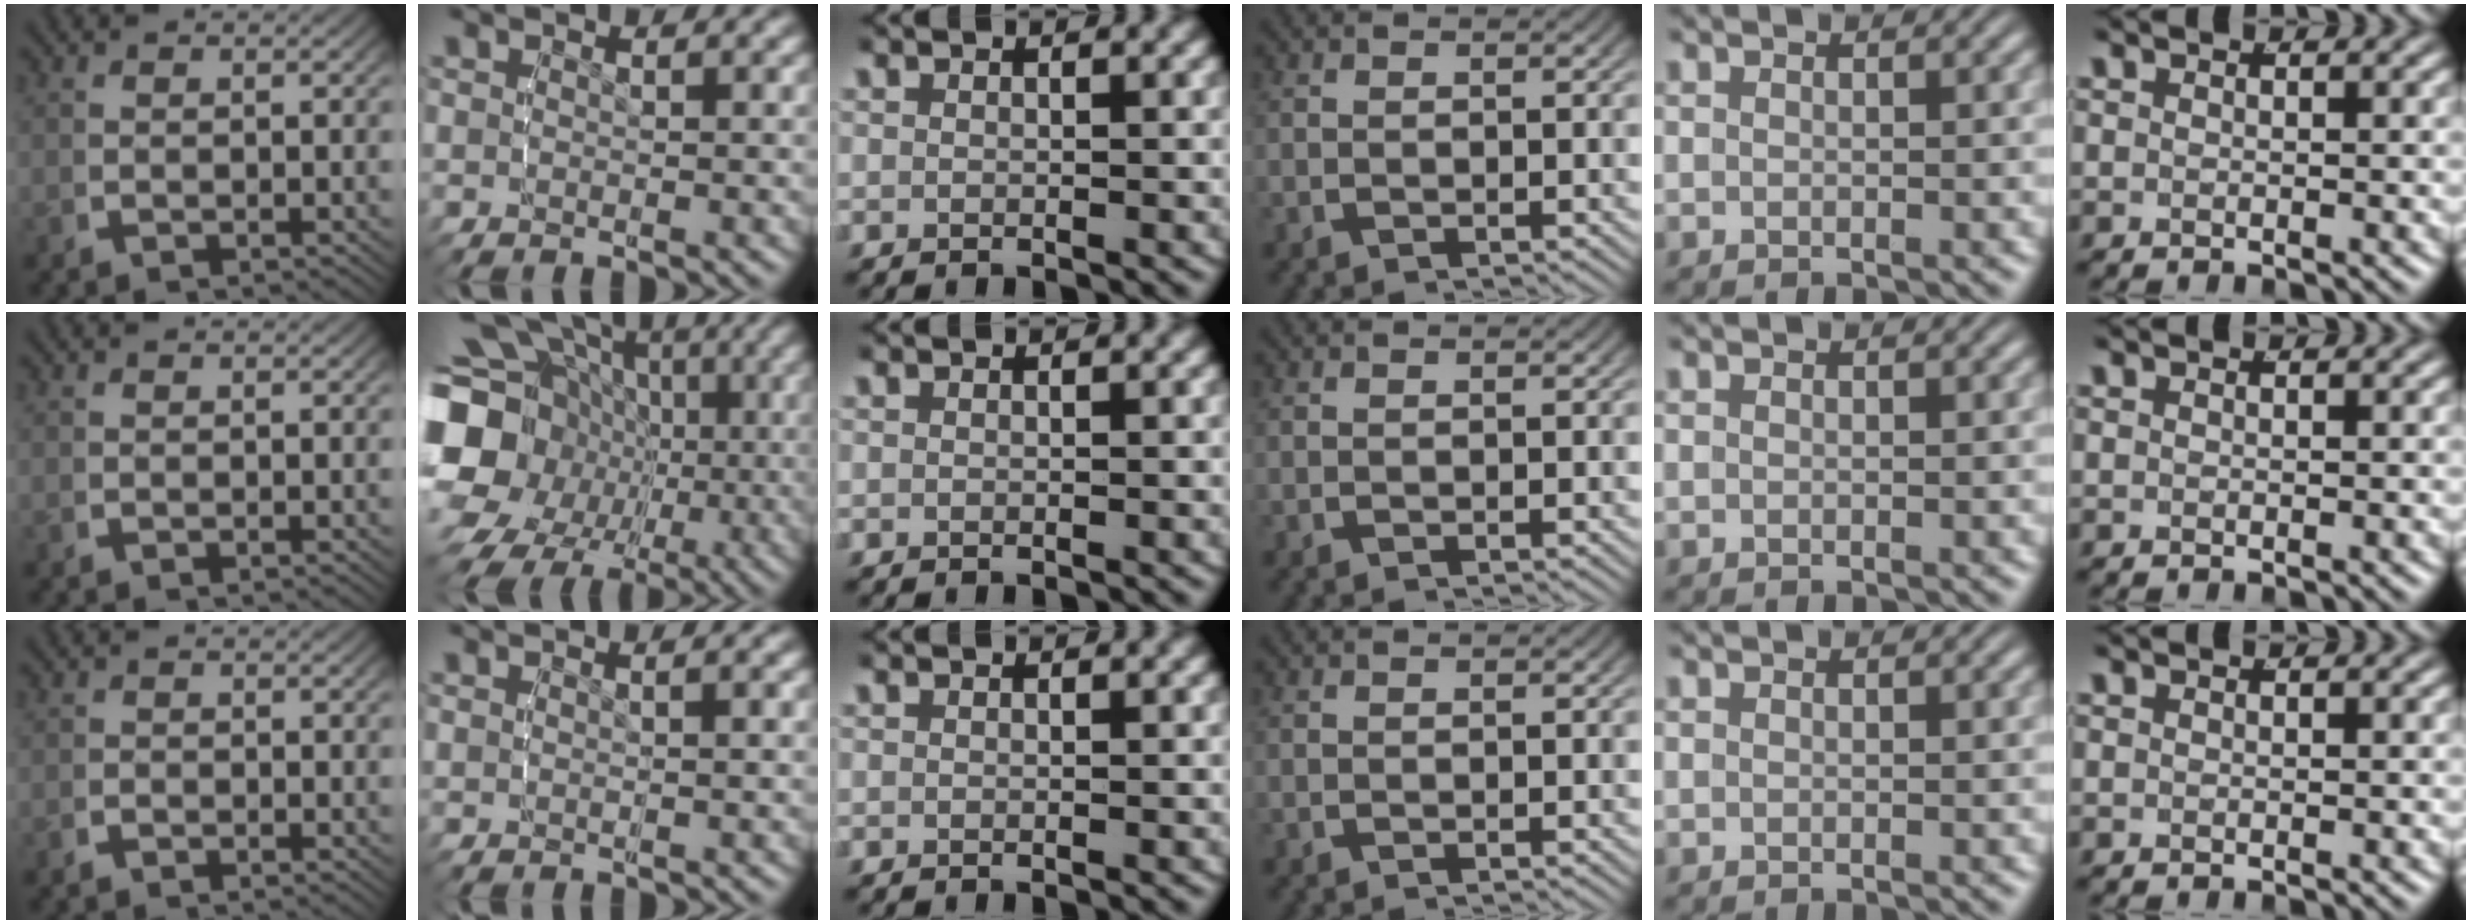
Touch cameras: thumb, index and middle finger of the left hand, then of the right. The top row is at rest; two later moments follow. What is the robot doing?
{"motion": "lift_and_place", "object": "markers"}